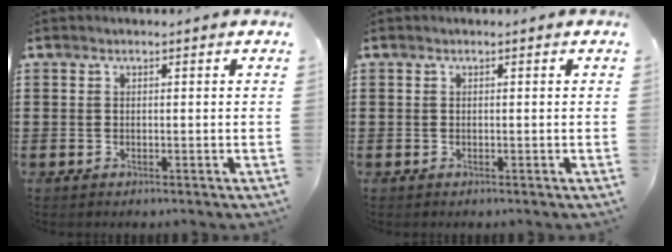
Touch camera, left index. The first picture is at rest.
{"total": 0.0}